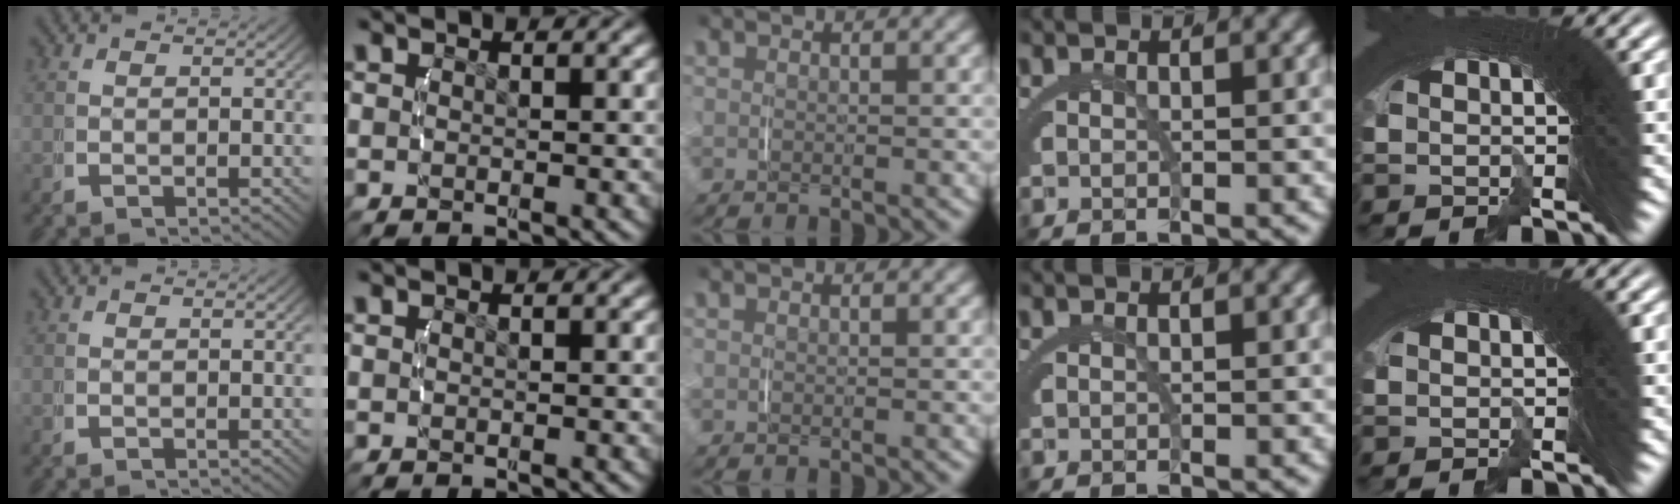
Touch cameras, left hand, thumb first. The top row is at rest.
{}